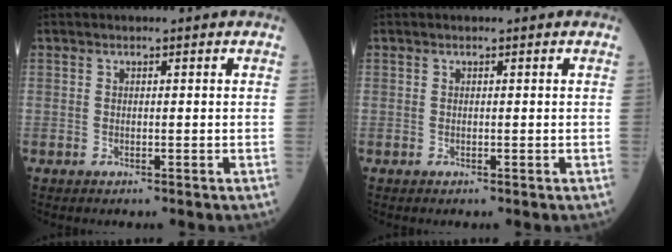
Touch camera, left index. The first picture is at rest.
{"total": 0.0}